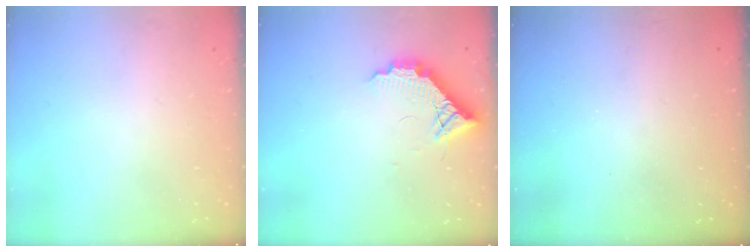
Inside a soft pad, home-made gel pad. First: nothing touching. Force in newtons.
{"total": 10.1, "press": 10.1, "slide": 0.6}
{"total": 3.2, "press": 3.2, "slide": 0.1}